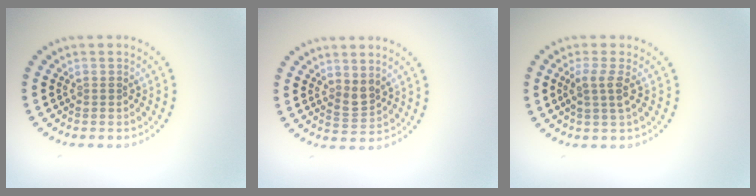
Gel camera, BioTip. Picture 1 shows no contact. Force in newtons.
{"total": 1.7, "press": 1.3, "slide": 1.0}
{"total": 2.1, "press": 1.6, "slide": 1.3}